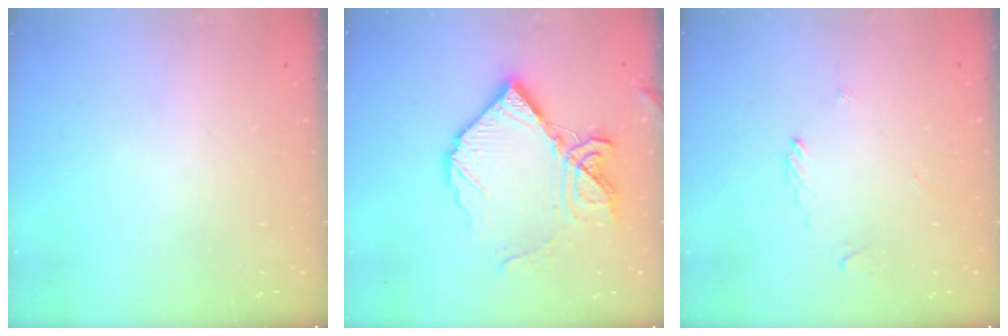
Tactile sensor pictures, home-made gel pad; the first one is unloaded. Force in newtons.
{"total": 16.4, "press": 16.4, "slide": 1.6}
{"total": 2.0, "press": 2.0, "slide": 0.2}